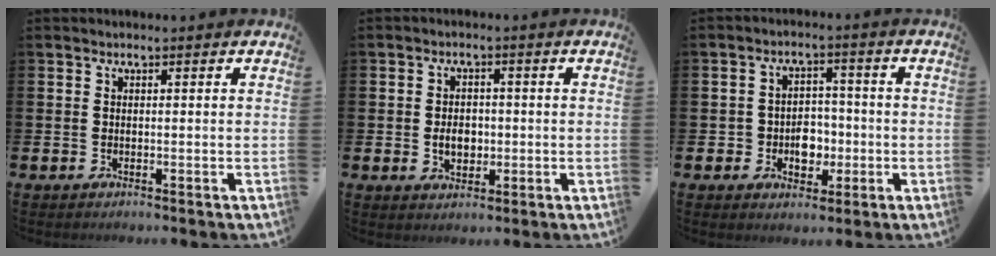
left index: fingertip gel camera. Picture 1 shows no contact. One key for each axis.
{"total": 3.5, "fx": -0.3, "fy": 2.6, "fz": 2.3, "tx": -0.031, "ty": 0.002, "tz": -0.013}
{"total": 4.3, "fx": -1.1, "fy": 3.5, "fz": 2.1, "tx": -0.031, "ty": 0.002, "tz": -0.027}